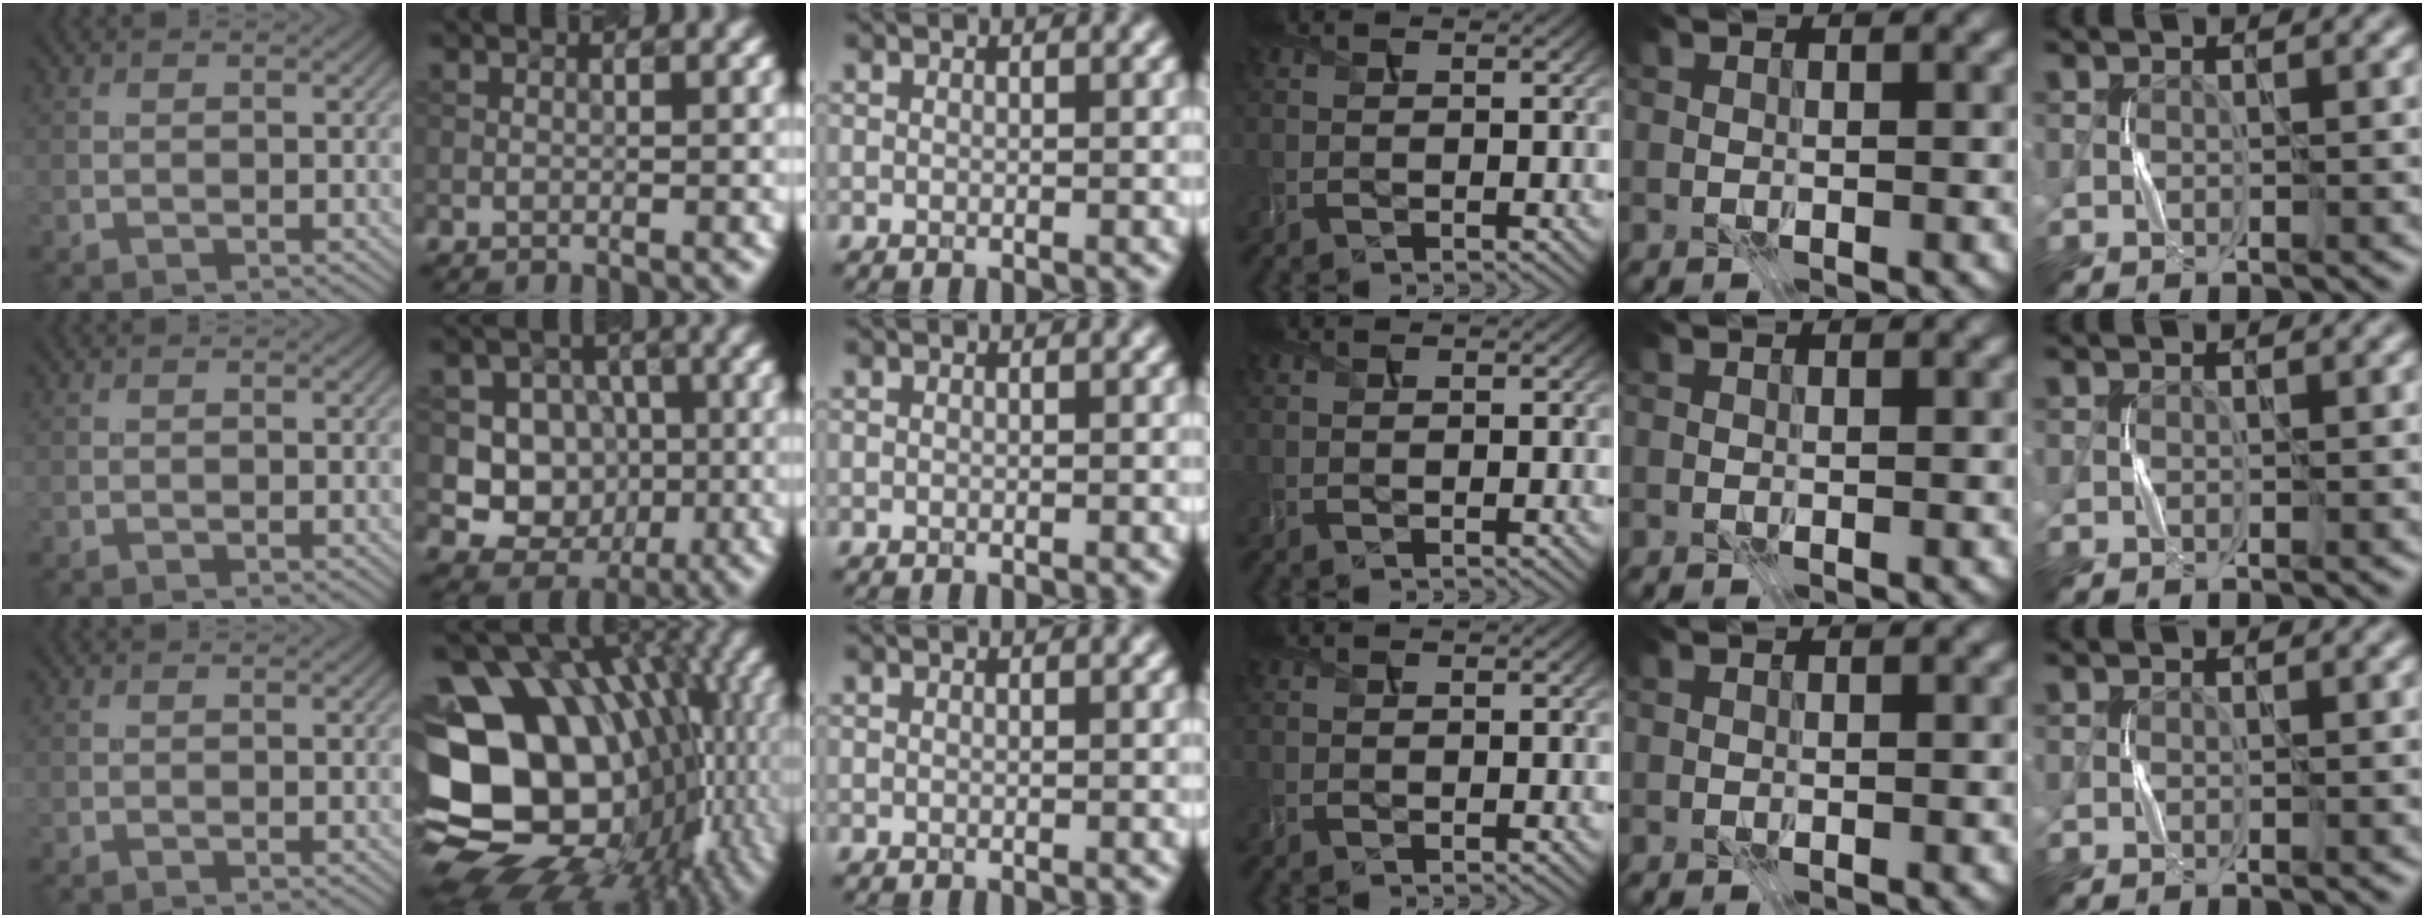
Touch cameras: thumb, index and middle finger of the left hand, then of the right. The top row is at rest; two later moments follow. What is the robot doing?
{"motion": "press", "object": "joystick"}